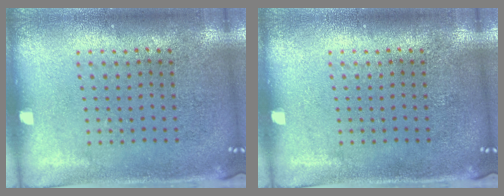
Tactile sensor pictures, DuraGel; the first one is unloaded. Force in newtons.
{"total": 0.0}